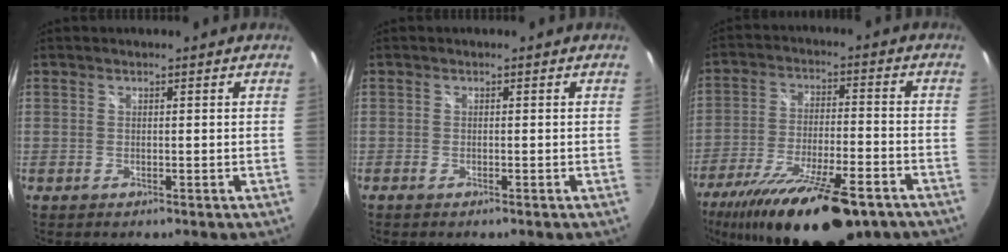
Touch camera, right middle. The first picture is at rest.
{"total": 0.8, "force": [-0.7, 0.2, 0.5], "torque": [-0.010, -0.002, -0.014]}
{"total": 23.1, "force": [-16.5, 6.6, 14.7], "torque": [-0.273, -0.047, -0.255]}